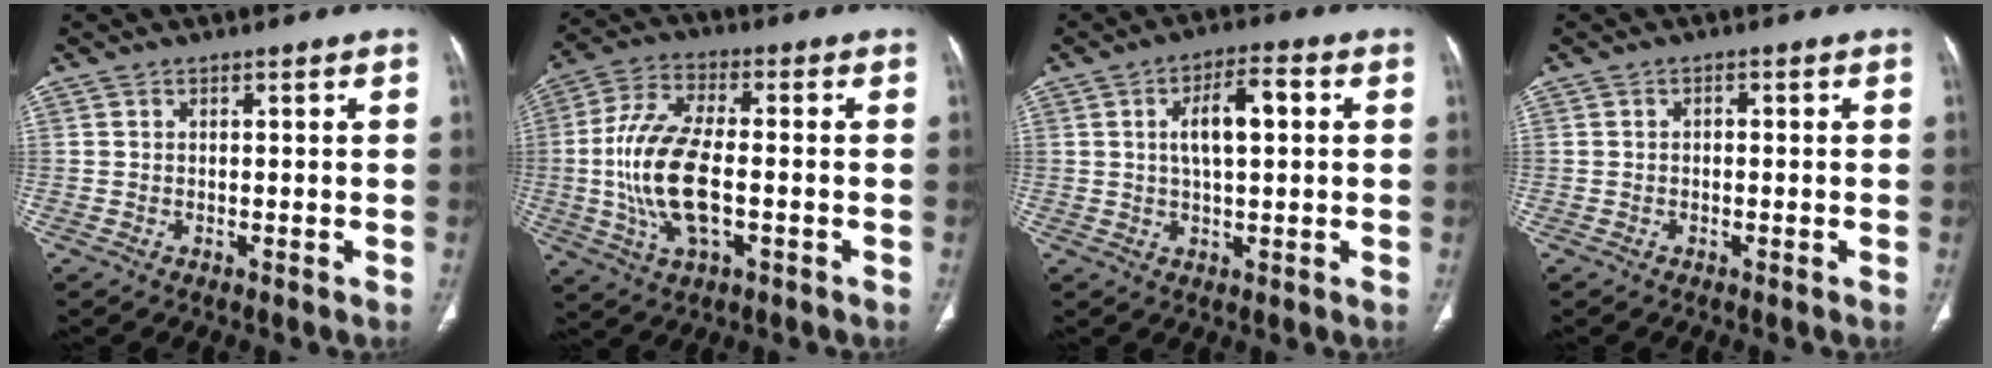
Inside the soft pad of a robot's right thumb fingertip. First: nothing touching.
{"total": 15.3, "force": [-2.0, 7.0, 13.4], "torque": [-0.279, 0.014, -0.036]}
{"total": 8.3, "force": [1.6, 3.3, 7.4], "torque": [-0.123, 0.014, 0.022]}
{"total": 1.0, "force": [-0.1, 0.7, 0.7], "torque": [-0.007, 0.006, -0.003]}